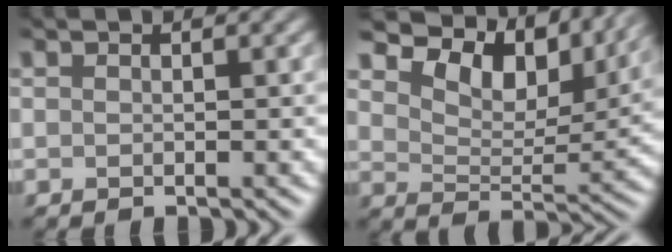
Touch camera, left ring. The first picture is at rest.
{"total": 10.6, "force": [7.6, 4.7, 5.8], "torque": [-0.097, -0.002, 0.121]}